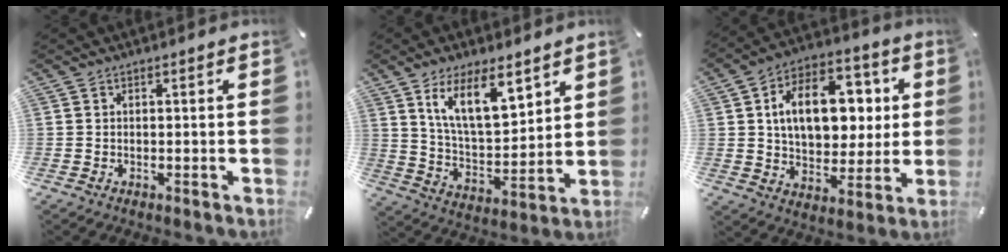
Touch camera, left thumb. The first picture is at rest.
{"total": 14.9, "force": [9.3, 6.8, 9.4], "torque": [-0.169, -0.037, 0.168]}
{"total": 17.2, "force": [3.5, 11.8, 12.0], "torque": [-0.188, 0.006, 0.065]}